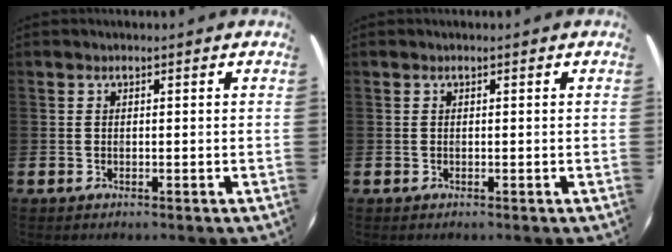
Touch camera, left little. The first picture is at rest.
{"total": 0.0}